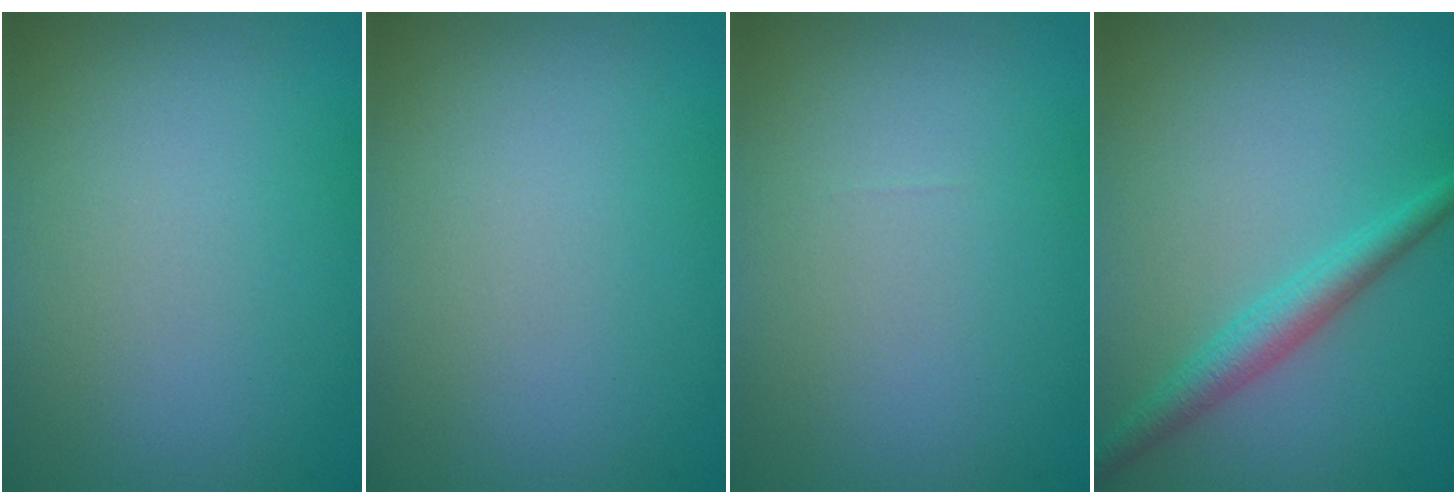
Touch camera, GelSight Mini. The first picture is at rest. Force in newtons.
{"total": 0.0}
{"total": 0.0}
{"total": 2.8, "press": 2.8, "slide": 0.0}